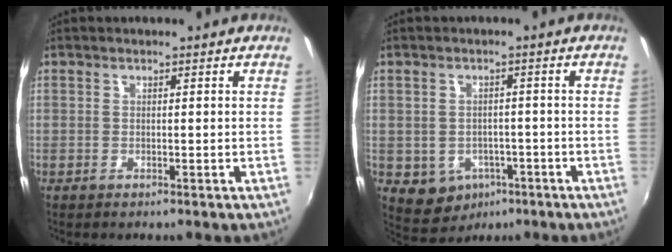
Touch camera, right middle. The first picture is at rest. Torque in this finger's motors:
{"motor_torque": [0.62, -0.51, 0.01, 0.03]}